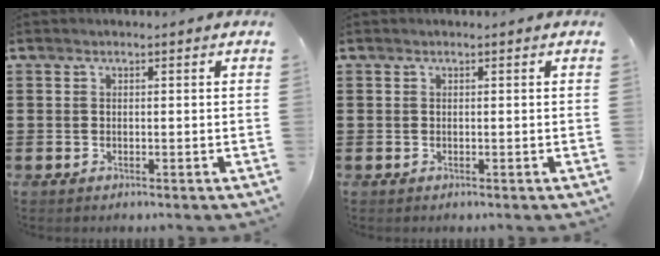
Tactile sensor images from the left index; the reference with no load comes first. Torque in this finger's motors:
{"motor_torque": [-0.02, -0.02, 0.00, -0.01]}